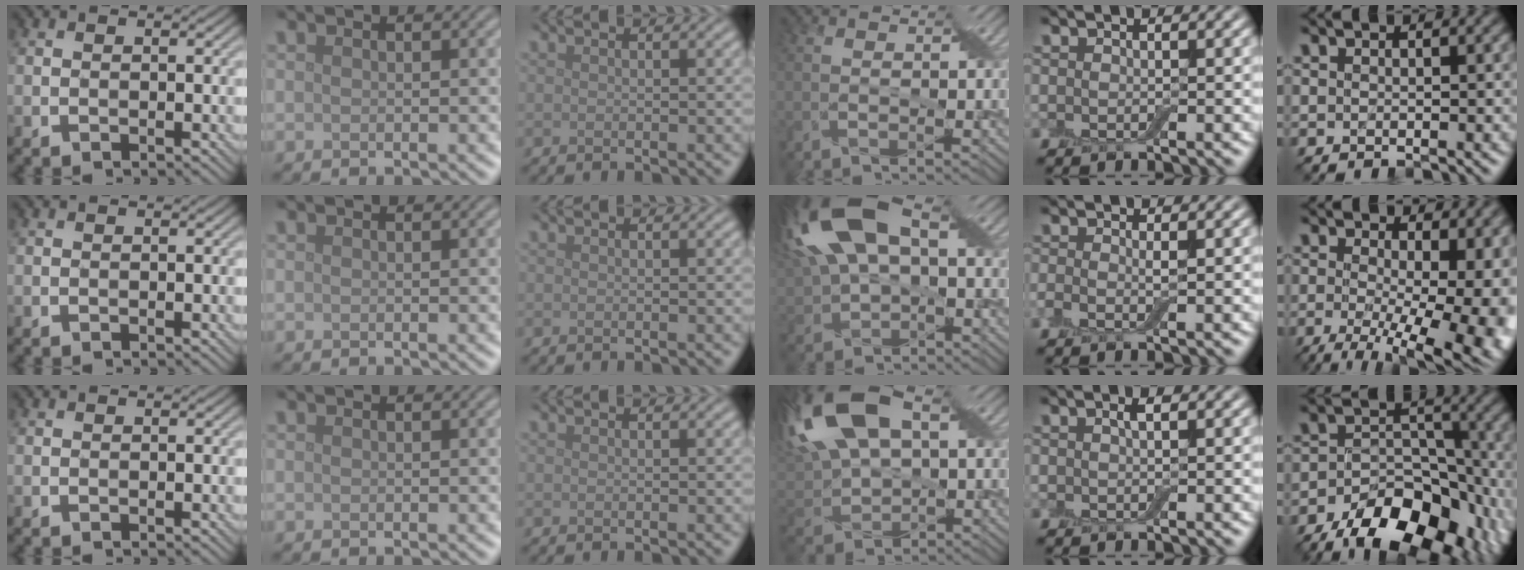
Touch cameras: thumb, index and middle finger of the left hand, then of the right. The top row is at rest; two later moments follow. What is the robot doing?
{"motion": "wrap", "object": "adhesive wrap"}